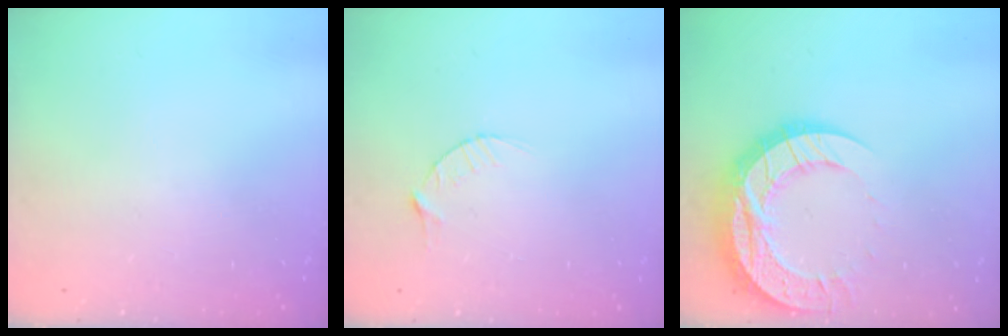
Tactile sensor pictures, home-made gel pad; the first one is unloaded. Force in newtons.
{"total": 3.4, "press": 3.4, "slide": 0.4}
{"total": 18.4, "press": 18.4, "slide": 1.6}